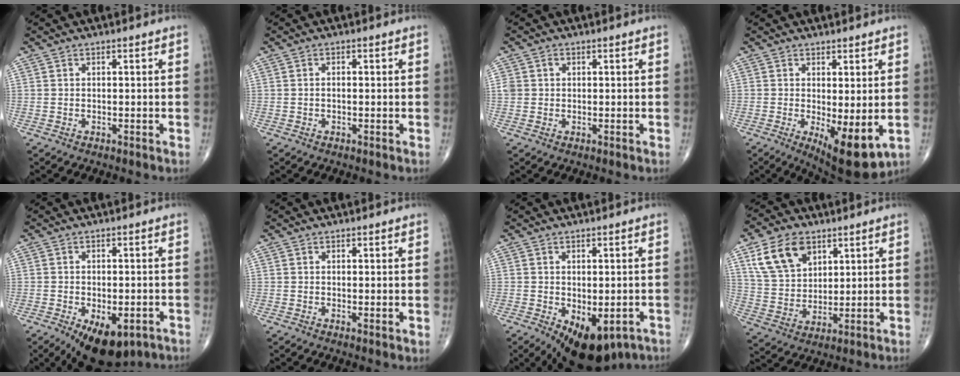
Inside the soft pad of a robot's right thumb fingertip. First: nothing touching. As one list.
[{"total": 0.8, "force": [-0.1, 0.4, 0.7], "torque": [-0.014, 0.003, -0.002]}, {"total": 2.3, "force": [0.4, 2.1, 0.8], "torque": [-0.007, 0.005, 0.011]}, {"total": 9.4, "force": [-1.7, 3.3, 8.7], "torque": [-0.125, -0.026, -0.015]}, {"total": 10.8, "force": [-5.4, 5.6, 7.5], "torque": [-0.108, 0.005, -0.069]}, {"total": 1.3, "force": [0.3, 0.3, 1.3], "torque": [-0.026, -0.007, 0.003]}, {"total": 11.5, "force": [-5.1, 6.2, 8.3], "torque": [-0.105, -0.001, -0.060]}, {"total": 12.1, "force": [6.1, 7.9, 6.8], "torque": [-0.106, -0.020, 0.125]}]